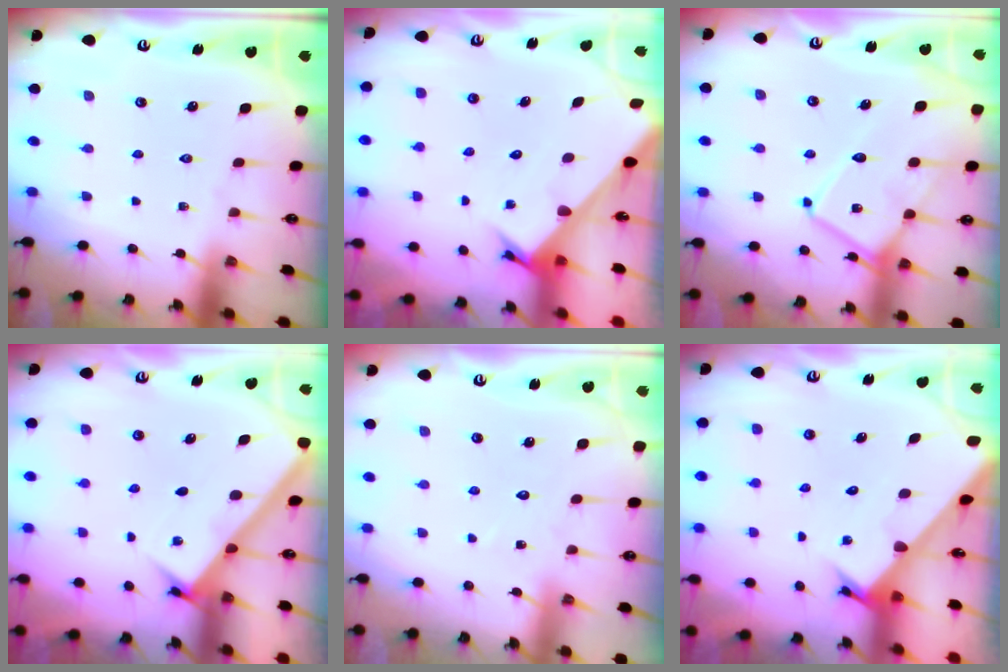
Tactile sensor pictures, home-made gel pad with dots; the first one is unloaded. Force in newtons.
{"total": 2.6, "press": 2.6, "slide": 0.2}
{"total": 13.7, "press": 13.6, "slide": 1.3}
{"total": 2.9, "press": 2.9, "slide": 0.2}
{"total": 5.5, "press": 5.5, "slide": 0.5}
{"total": 2.4, "press": 2.4, "slide": 0.2}